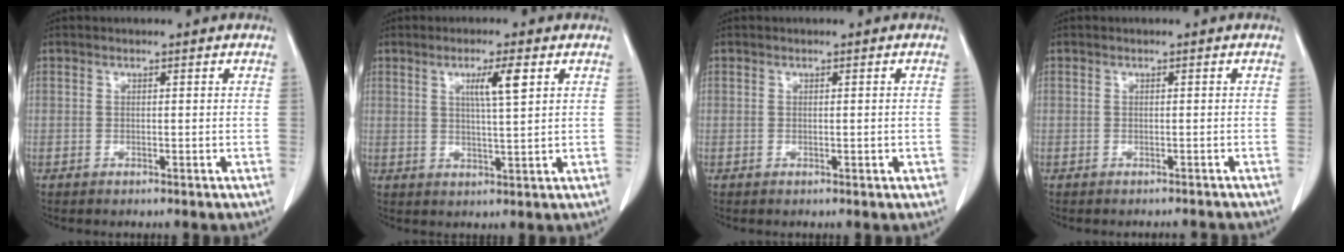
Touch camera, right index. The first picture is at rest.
{"total": 4.8, "force": [1.9, 0.0, 4.4], "torque": [-0.074, -0.001, 0.032]}
{"total": 0.9, "force": [-0.2, 0.3, 0.7], "torque": [-0.009, 0.000, -0.001]}
{"total": 3.6, "force": [-3.6, 0.5, 0.3], "torque": [0.001, -0.008, -0.040]}